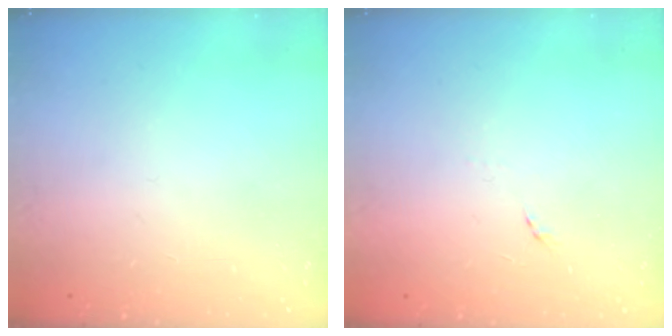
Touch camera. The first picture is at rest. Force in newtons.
{"total": 5.7, "press": 5.6, "slide": 0.6}